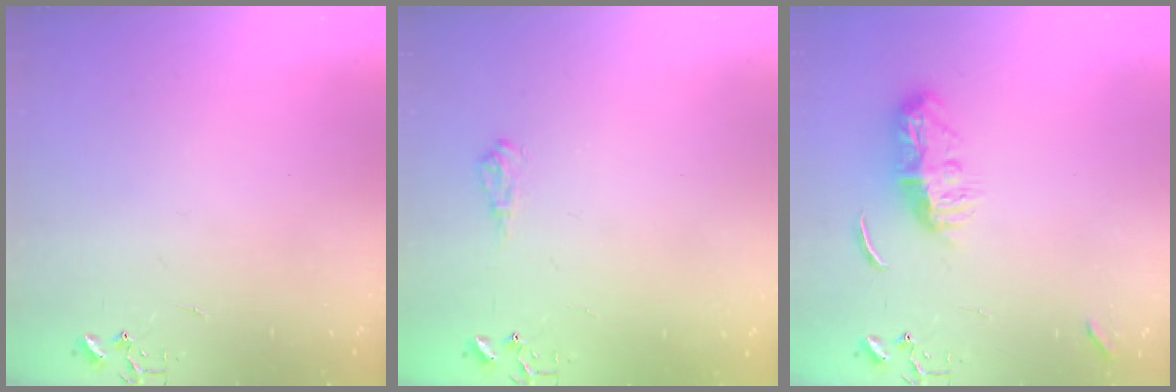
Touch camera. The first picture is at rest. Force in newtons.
{"total": 8.2, "press": 8.2, "slide": 0.9}
{"total": 9.1, "press": 9.1, "slide": 0.8}